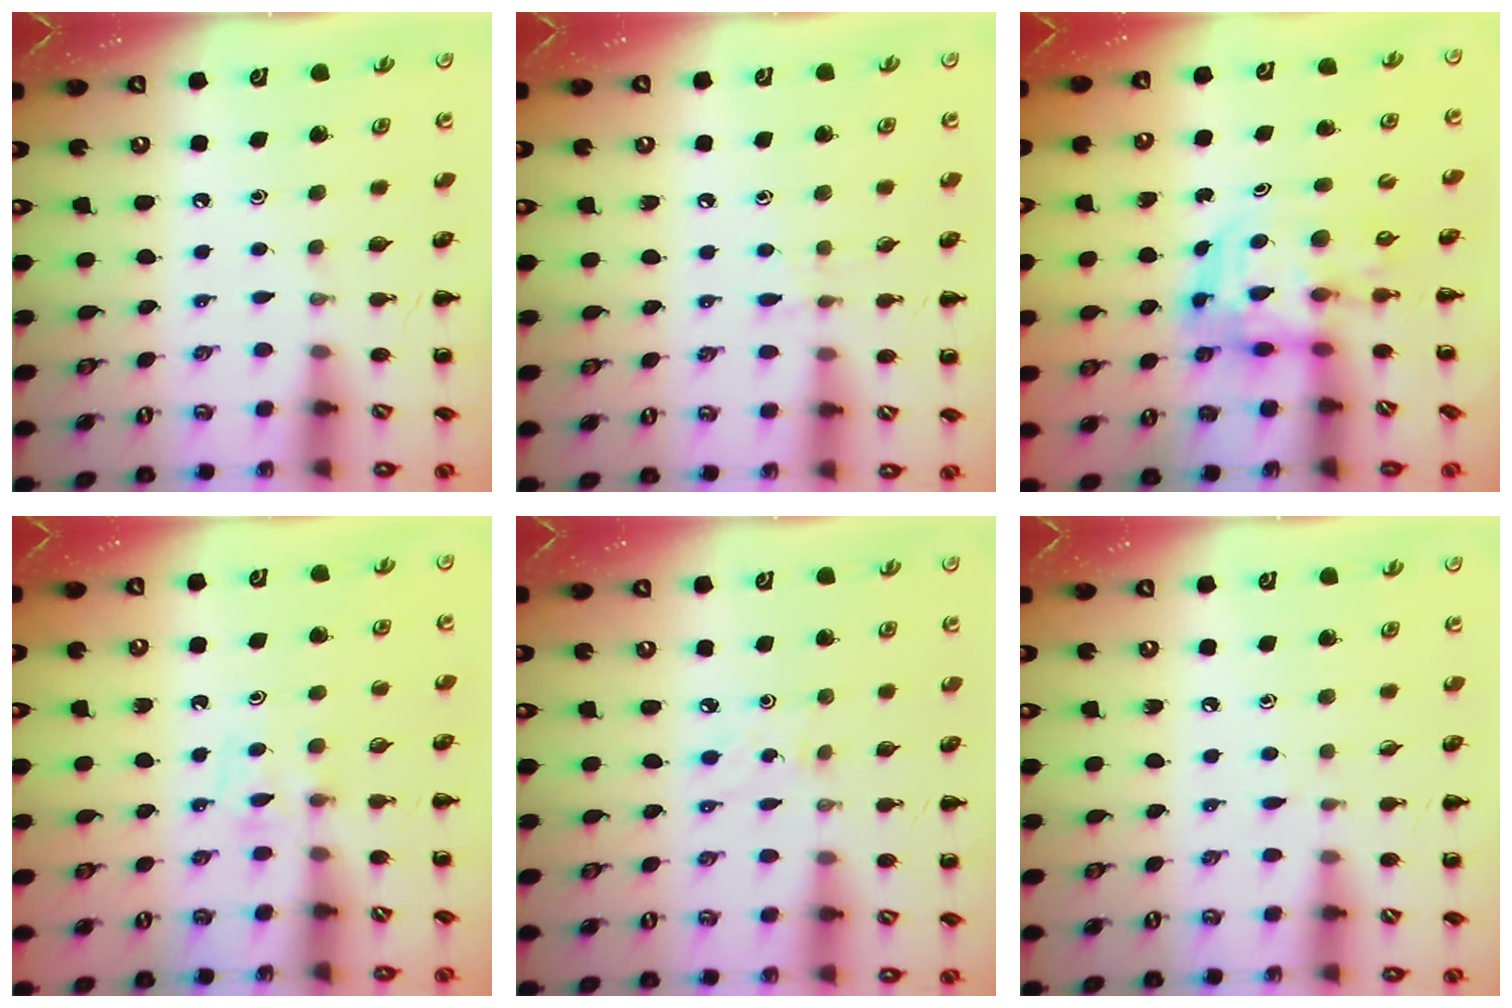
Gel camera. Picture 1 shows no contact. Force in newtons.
{"total": 5.7, "press": 5.3, "slide": 2.2}
{"total": 4.6, "press": 4.5, "slide": 1.0}
{"total": 3.4, "press": 3.2, "slide": 1.2}
{"total": 2.7, "press": 2.5, "slide": 0.9}
{"total": 4.0, "press": 3.5, "slide": 1.8}